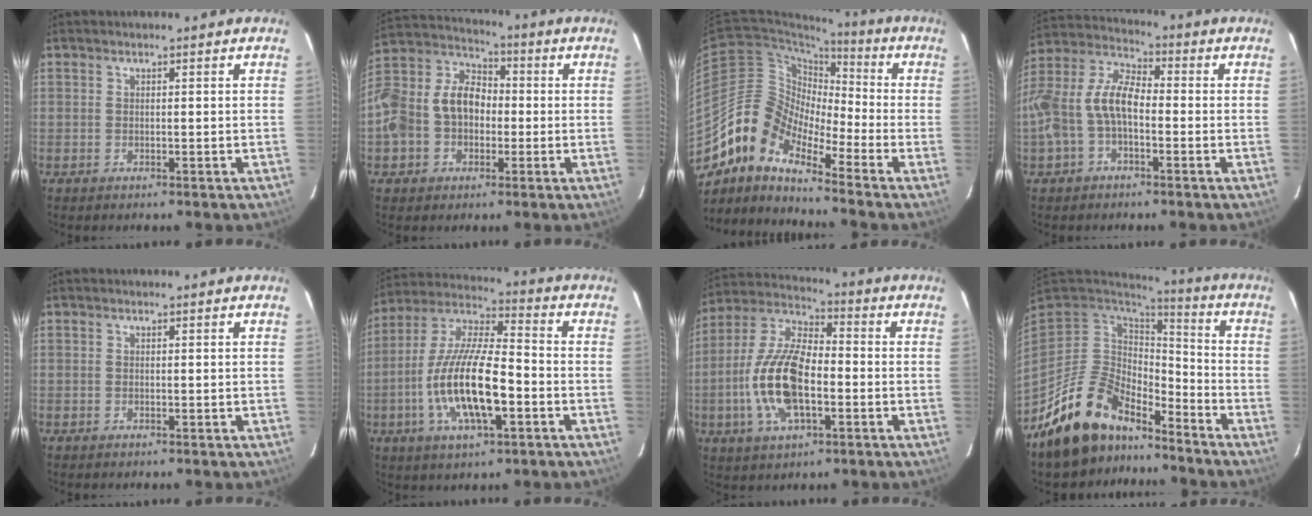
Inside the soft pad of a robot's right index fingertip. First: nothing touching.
{"total": 17.7, "force": [-2.7, 13.7, 10.9], "torque": [-0.262, 0.038, -0.049]}
{"total": 12.6, "force": [-9.5, 5.3, 6.4], "torque": [-0.103, 0.010, -0.206]}
{"total": 11.7, "force": [-2.8, 6.2, 9.6], "torque": [-0.207, 0.018, -0.057]}
{"total": 0.0}
{"total": 17.0, "force": [-4.9, 5.3, 15.4], "torque": [-0.310, -0.009, -0.093]}
{"total": 16.1, "force": [-3.6, 7.2, 13.9], "torque": [-0.292, 0.002, -0.073]}
{"total": 15.5, "force": [-12.3, 7.1, 6.1], "torque": [-0.142, 0.006, -0.209]}